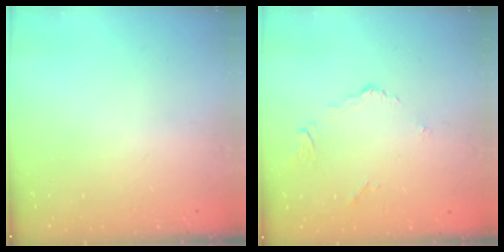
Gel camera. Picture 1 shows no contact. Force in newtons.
{"total": 3.1, "press": 3.0, "slide": 0.8}